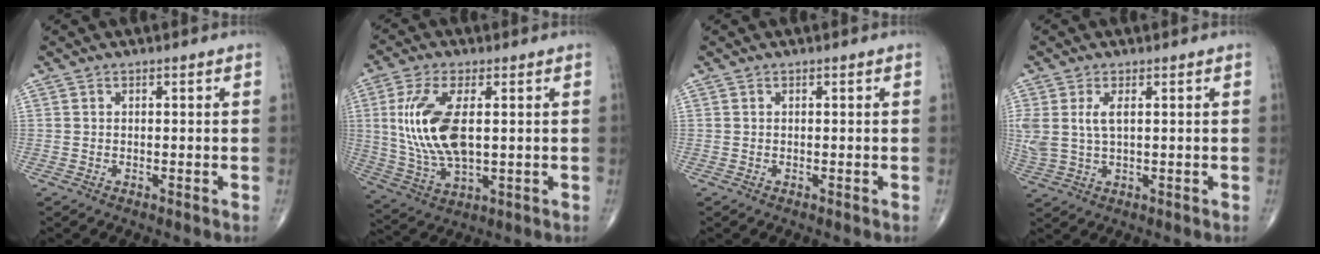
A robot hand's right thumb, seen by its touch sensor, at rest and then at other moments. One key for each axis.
{"total": 14.0, "fx": 1.8, "fy": 6.4, "fz": 12.3, "tx": -0.261, "ty": -0.007, "tz": 0.046}
{"total": 0.0}
{"total": 5.8, "fx": 1.4, "fy": 2.8, "fz": 4.8, "tx": -0.121, "ty": 0.005, "tz": 0.037}